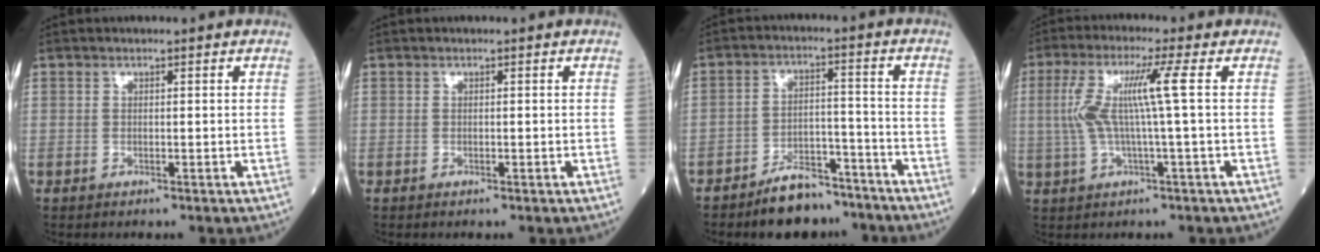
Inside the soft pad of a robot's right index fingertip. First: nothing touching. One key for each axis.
{"total": 0.0}
{"total": 8.1, "fx": -6.8, "fy": 3.2, "fz": 3.0, "tx": -0.045, "ty": 0.012, "tz": -0.111}
{"total": 7.8, "fx": 0.8, "fy": -0.8, "fz": 7.8, "tx": -0.167, "ty": 0.018, "tz": 0.017}